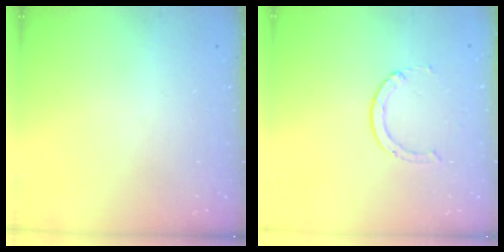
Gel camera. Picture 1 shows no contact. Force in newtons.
{"total": 2.0, "press": 2.0, "slide": 0.2}